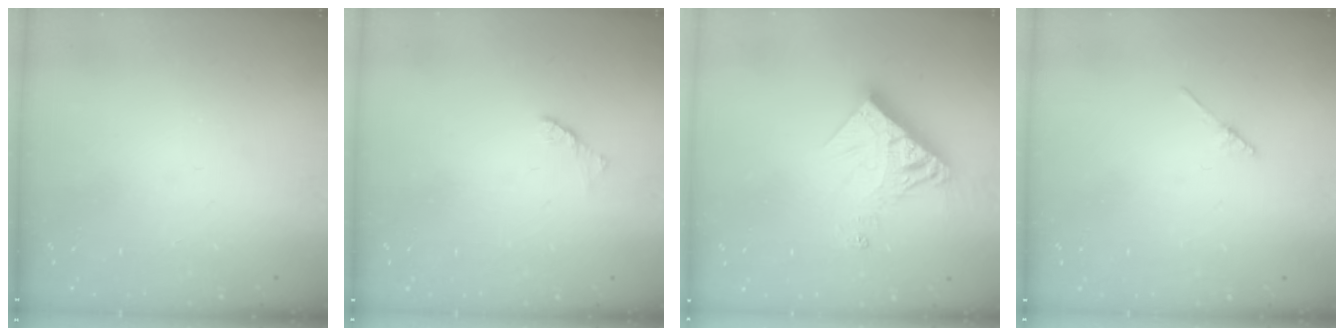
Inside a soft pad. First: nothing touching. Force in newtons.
{"total": 1.7, "press": 1.6, "slide": 0.4}
{"total": 12.7, "press": 12.6, "slide": 1.6}
{"total": 2.1, "press": 2.1, "slide": 0.1}